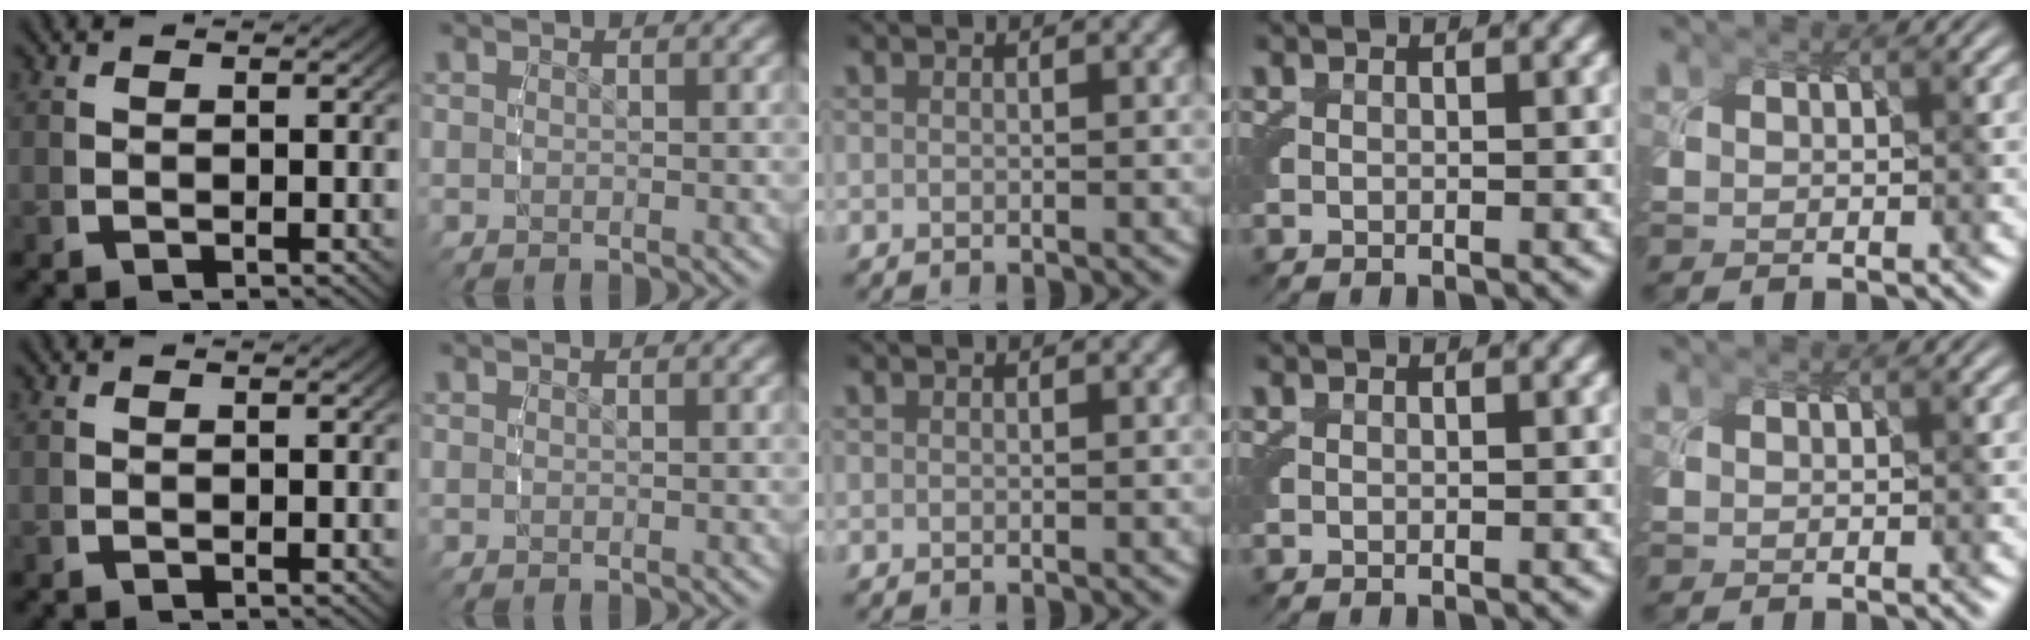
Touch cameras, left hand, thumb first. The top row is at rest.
{}